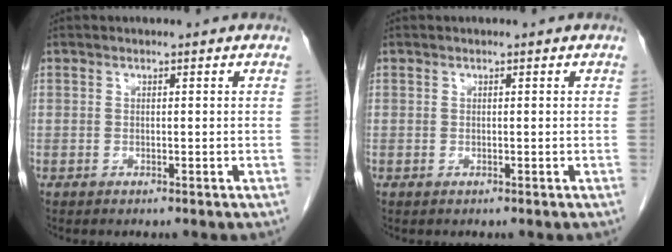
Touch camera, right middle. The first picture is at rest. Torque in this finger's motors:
{"motor_torque": [-0.10, 0.26, -0.02, -0.01]}